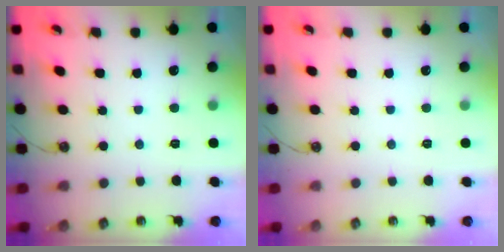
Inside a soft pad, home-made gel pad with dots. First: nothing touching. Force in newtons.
{"total": 0.0}